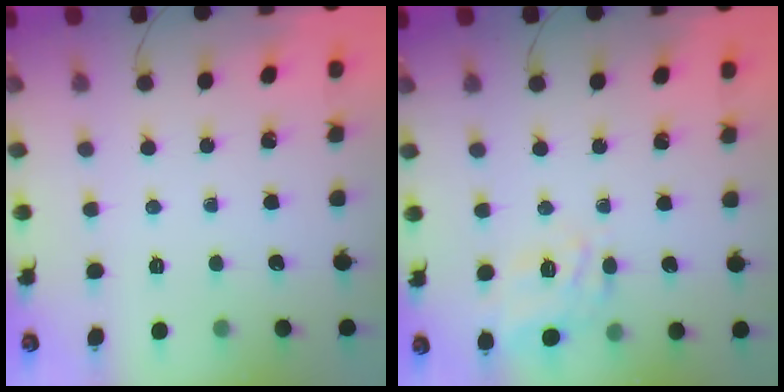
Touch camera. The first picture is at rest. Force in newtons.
{"total": 7.3, "press": 7.2, "slide": 1.3}